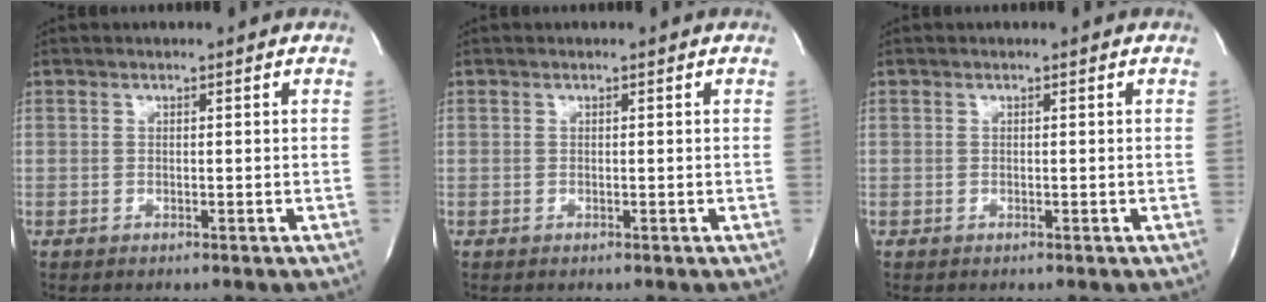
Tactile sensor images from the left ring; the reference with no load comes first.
{"total": 0.0}
{"total": 0.0}